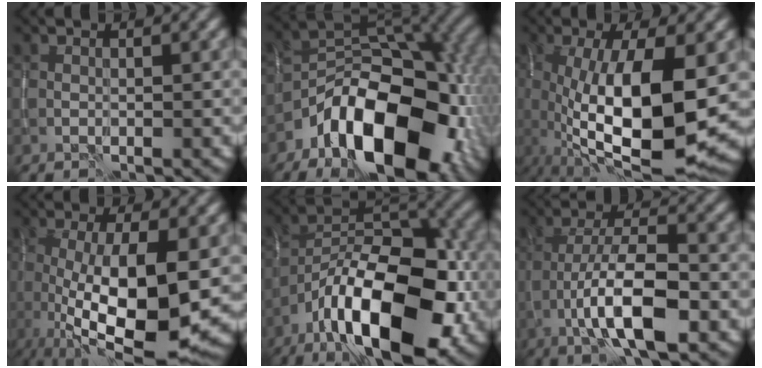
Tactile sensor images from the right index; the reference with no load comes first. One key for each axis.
{"total": 13.2, "fx": -6.6, "fy": 7.1, "fz": 9.0, "tx": -0.130, "ty": -0.007, "tz": -0.114}
{"total": 13.0, "fx": -1.6, "fy": 4.5, "fz": 12.1, "tx": -0.204, "ty": -0.020, "tz": -0.024}
{"total": 11.8, "fx": -1.7, "fy": 4.0, "fz": 11.0, "tx": -0.192, "ty": -0.024, "tz": -0.022}
{"total": 14.5, "fx": -7.5, "fy": 5.7, "fz": 10.9, "tx": -0.172, "ty": 0.010, "tz": -0.134}
{"total": 7.9, "fx": -3.3, "fy": 2.2, "fz": 6.8, "tx": -0.117, "ty": 0.010, "tz": -0.062}